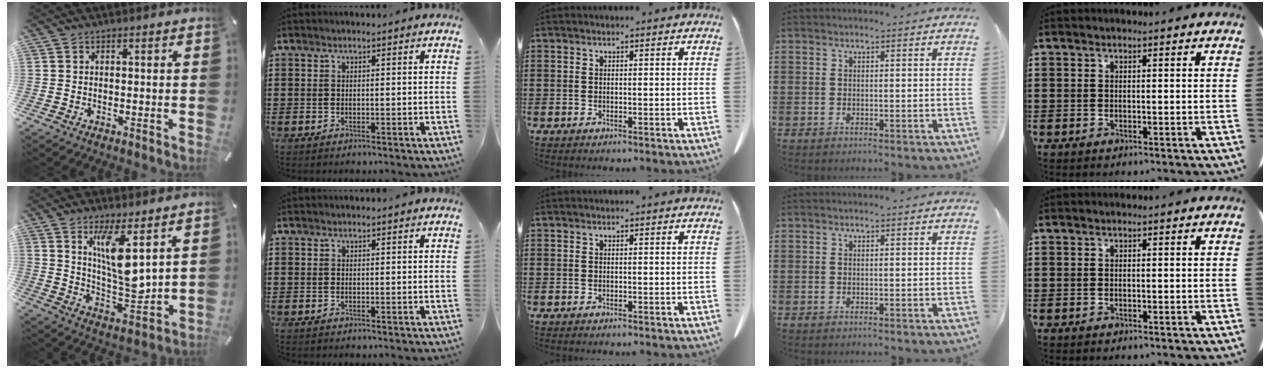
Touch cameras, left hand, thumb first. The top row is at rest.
{"thumb": {"total": 12.3, "force": [6.0, 3.9, 10.0], "torque": [-0.188, -0.046, 0.101]}}